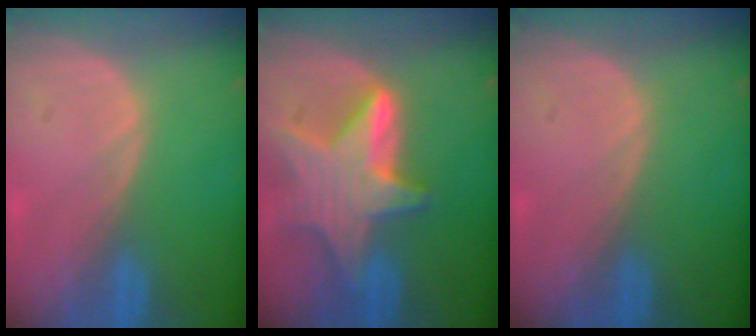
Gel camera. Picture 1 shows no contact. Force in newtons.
{"total": 9.3, "press": 9.3, "slide": 0.7}
{"total": 0.0}